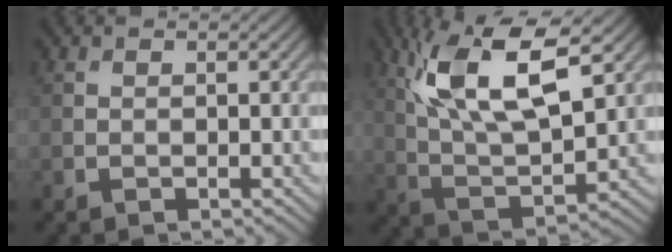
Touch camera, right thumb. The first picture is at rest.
{"total": 13.9, "force": [6.0, 5.0, 11.5], "torque": [-0.245, 0.010, 0.117]}